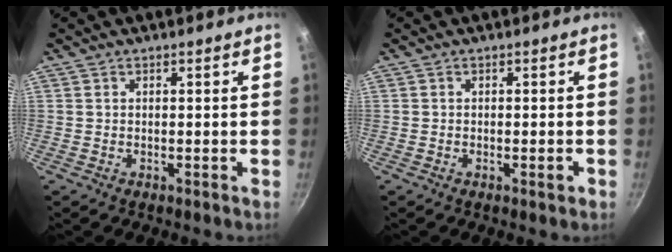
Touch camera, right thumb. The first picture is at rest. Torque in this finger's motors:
{"motor_torque": [0.15, 0.08, 0.37, 0.10, 0.11]}